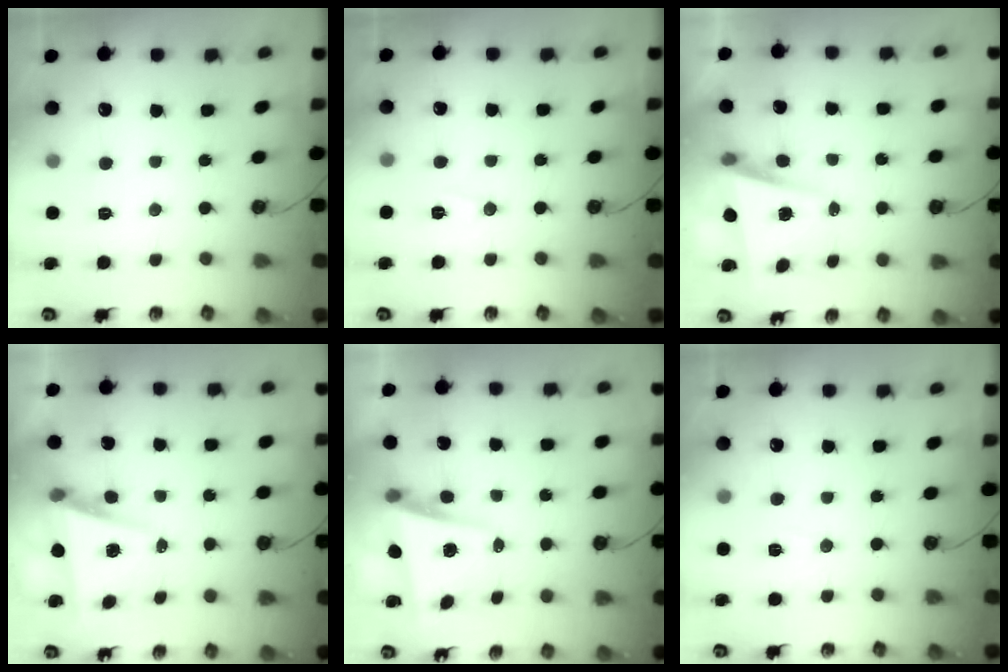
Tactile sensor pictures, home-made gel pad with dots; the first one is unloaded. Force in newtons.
{"total": 7.0, "press": 5.3, "slide": 4.6}
{"total": 5.5, "press": 5.2, "slide": 1.6}
{"total": 6.1, "press": 4.4, "slide": 4.3}
{"total": 6.1, "press": 6.0, "slide": 1.1}
{"total": 6.7, "press": 5.0, "slide": 4.4}